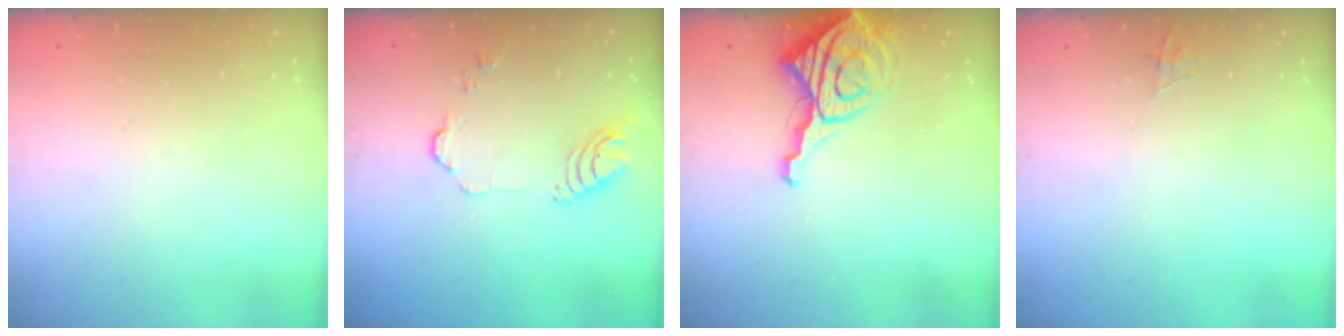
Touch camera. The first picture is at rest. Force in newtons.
{"total": 7.3, "press": 7.3, "slide": 0.6}
{"total": 10.4, "press": 10.3, "slide": 1.1}
{"total": 4.3, "press": 4.3, "slide": 0.3}